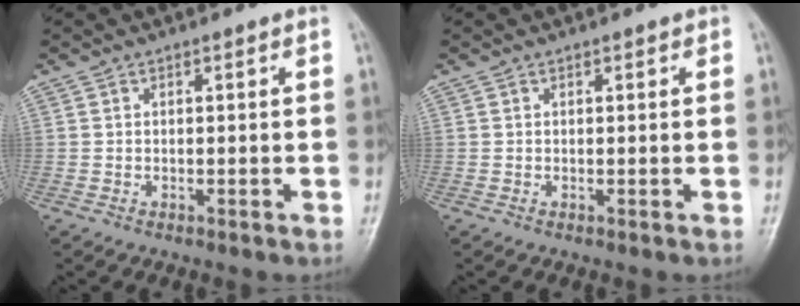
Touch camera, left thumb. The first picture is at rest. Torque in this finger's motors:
{"motor_torque": [0.01, 0.10, -0.16, 0.06, 0.01]}